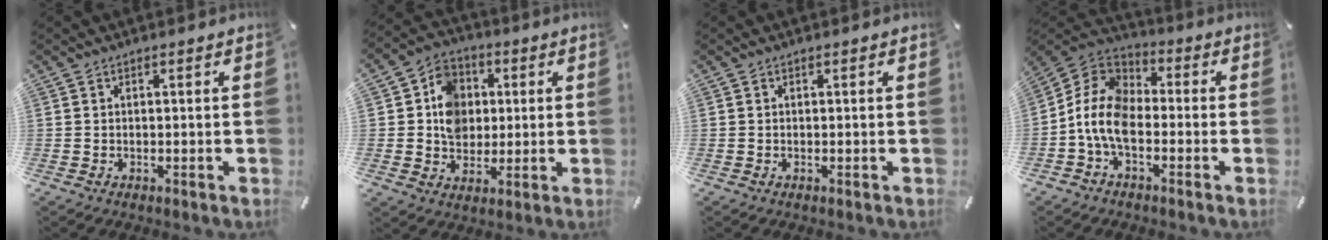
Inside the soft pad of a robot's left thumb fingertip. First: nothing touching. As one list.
[{"total": 9.8, "force": [0.8, 8.7, 4.4], "torque": [-0.075, 0.014, 0.016]}, {"total": 0.0}, {"total": 10.3, "force": [-4.8, 6.3, 6.5], "torque": [-0.159, 0.009, -0.098]}]